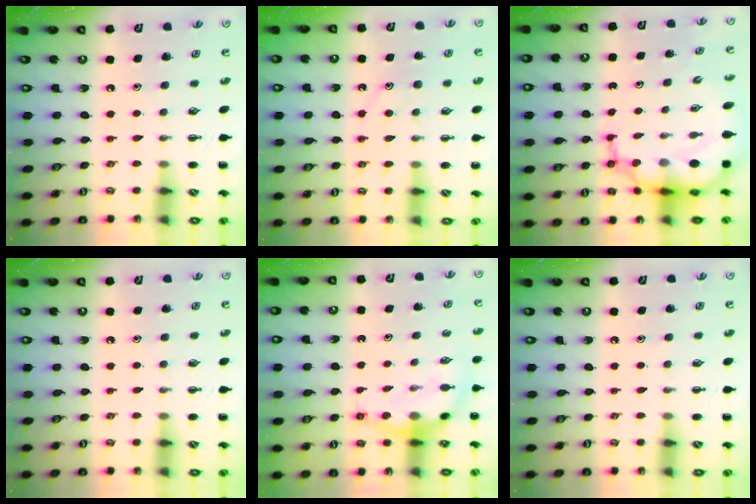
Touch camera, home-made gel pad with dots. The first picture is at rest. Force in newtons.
{"total": 9.4, "press": 9.4, "slide": 0.7}
{"total": 12.1, "press": 11.8, "slide": 3.0}
{"total": 0.0}
{"total": 7.3, "press": 7.2, "slide": 1.3}
{"total": 0.0}